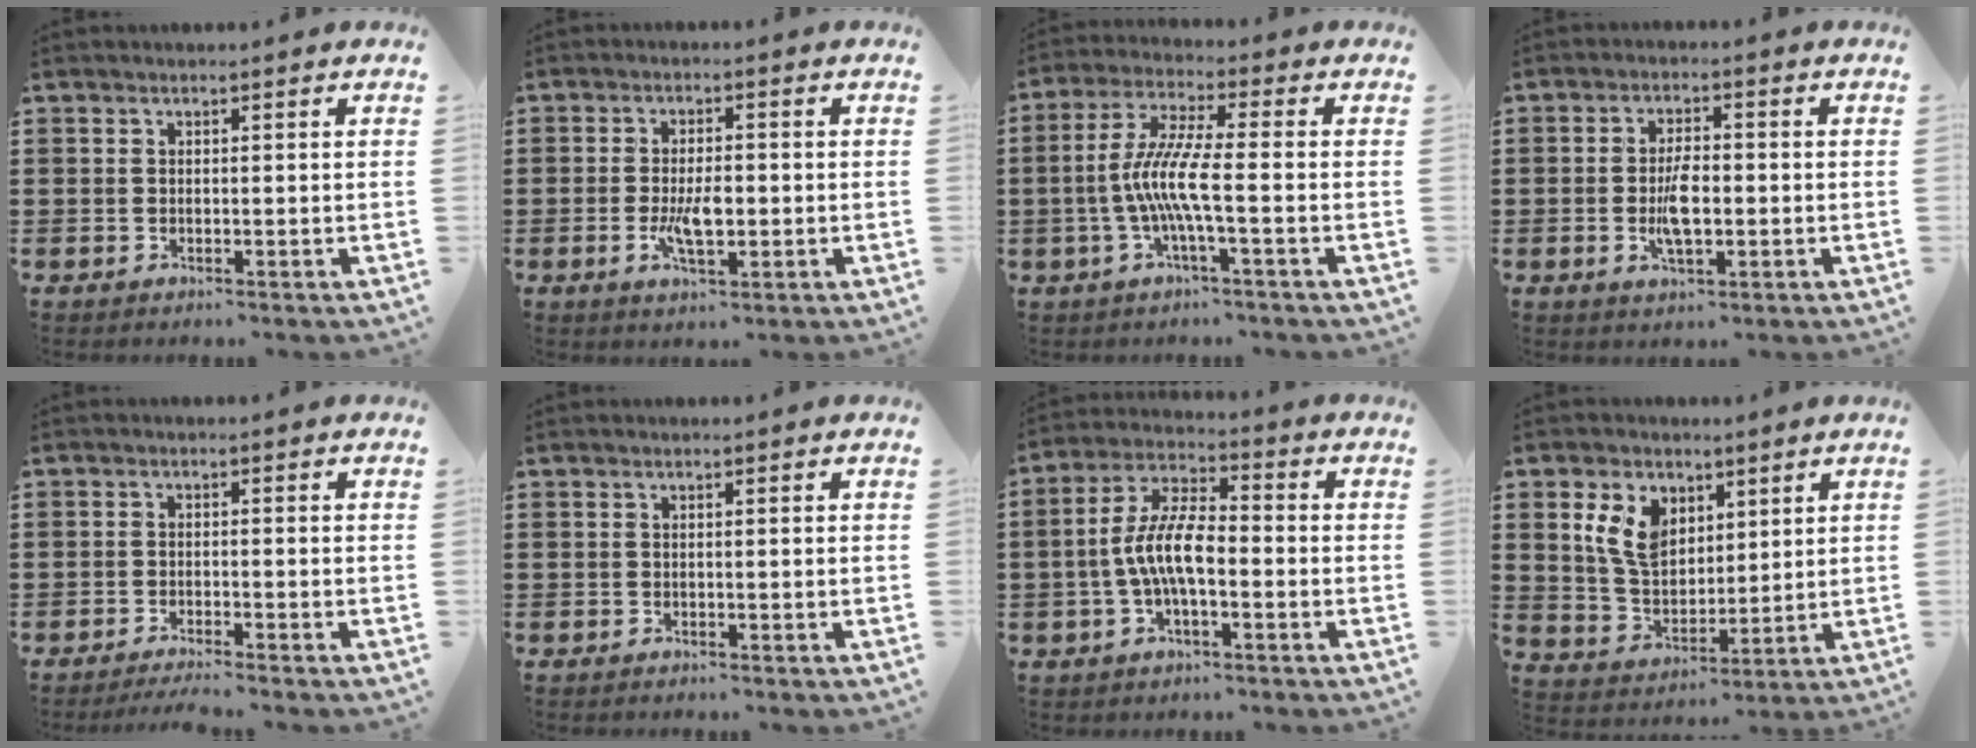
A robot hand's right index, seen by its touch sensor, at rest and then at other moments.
{"total": 5.2, "force": [-1.0, 1.9, 4.7], "torque": [-0.102, -0.004, -0.022]}
{"total": 8.2, "force": [-2.0, 0.7, 8.0], "torque": [-0.179, -0.017, -0.049]}
{"total": 5.4, "force": [-0.9, 2.2, 4.9], "torque": [-0.107, -0.003, -0.021]}
{"total": 2.0, "force": [-2.0, -0.3, 0.5], "torque": [-0.009, -0.001, -0.039]}
{"total": 0.0}
{"total": 8.4, "force": [-1.8, 3.1, 7.6], "torque": [-0.173, -0.006, -0.039]}
{"total": 7.7, "force": [3.4, 5.3, 4.5], "torque": [-0.101, 0.015, 0.062]}